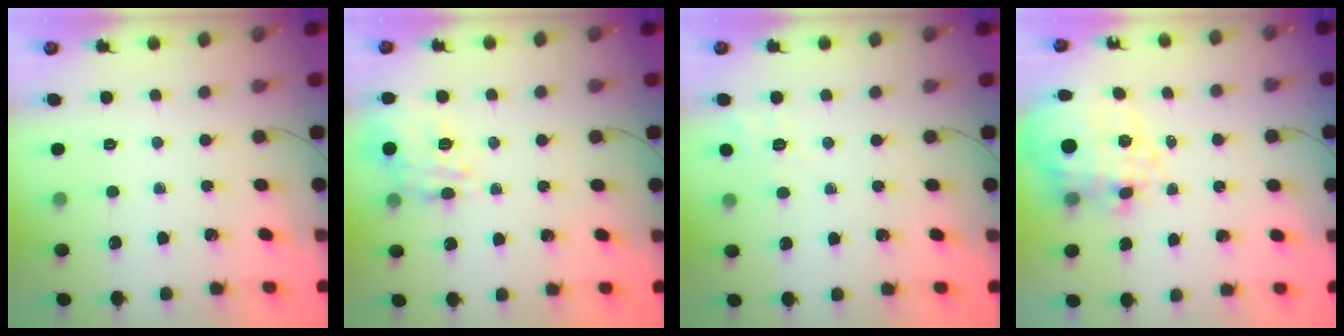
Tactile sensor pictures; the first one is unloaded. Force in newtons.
{"total": 17.4, "press": 17.3, "slide": 1.9}
{"total": 1.9, "press": 0.8, "slide": 1.7}
{"total": 14.2, "press": 13.9, "slide": 2.9}